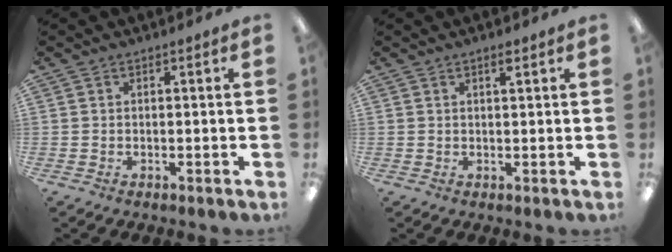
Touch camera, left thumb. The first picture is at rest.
{"total": 1.7, "force": [1.2, 0.2, 1.1], "torque": [-0.017, -0.003, 0.019]}